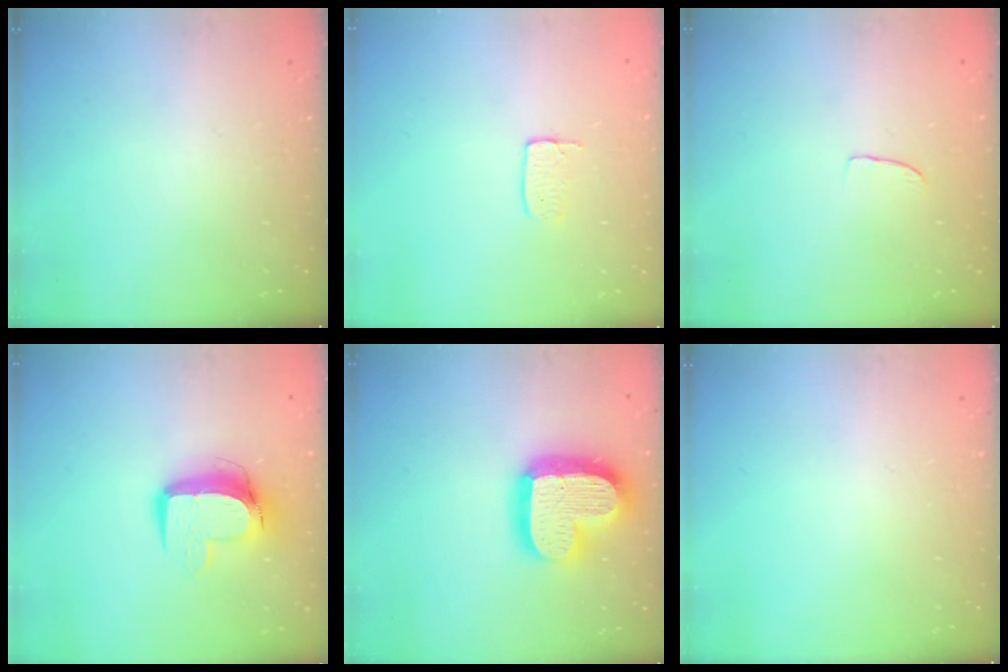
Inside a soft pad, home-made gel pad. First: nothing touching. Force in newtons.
{"total": 3.5, "press": 3.5, "slide": 0.2}
{"total": 2.6, "press": 2.6, "slide": 0.2}
{"total": 11.0, "press": 10.9, "slide": 1.1}
{"total": 21.5, "press": 21.4, "slide": 1.8}
{"total": 0.0}